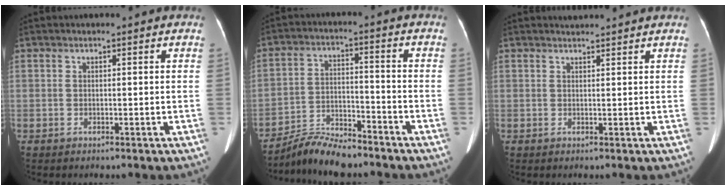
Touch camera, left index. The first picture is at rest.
{"total": 8.4, "force": [-8.0, 1.3, 2.3], "torque": [-0.048, -0.004, -0.139]}
{"total": 1.9, "force": [1.9, -0.1, 0.1], "torque": [-0.007, 0.014, 0.032]}